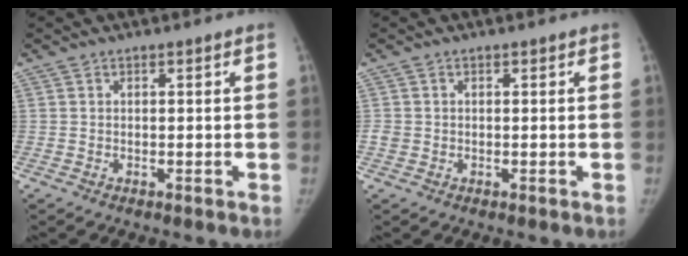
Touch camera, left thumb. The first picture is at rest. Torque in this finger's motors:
{"motor_torque": [0.02, 0.00, 0.58, -0.32, 0.05]}